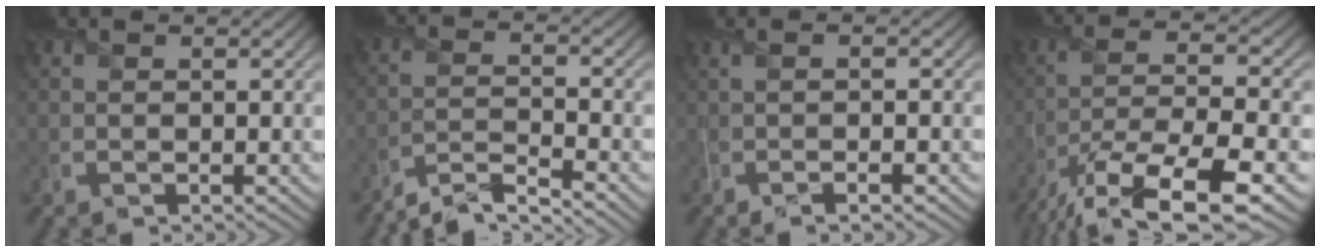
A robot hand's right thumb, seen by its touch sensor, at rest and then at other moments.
{"total": 5.5, "force": [-4.9, 0.8, 2.5], "torque": [-0.047, 0.000, -0.102]}
{"total": 3.1, "force": [-0.7, 0.6, 3.0], "torque": [-0.044, 0.002, -0.019]}
{"total": 15.3, "force": [-9.6, 4.3, 11.2], "torque": [-0.237, -0.023, -0.160]}